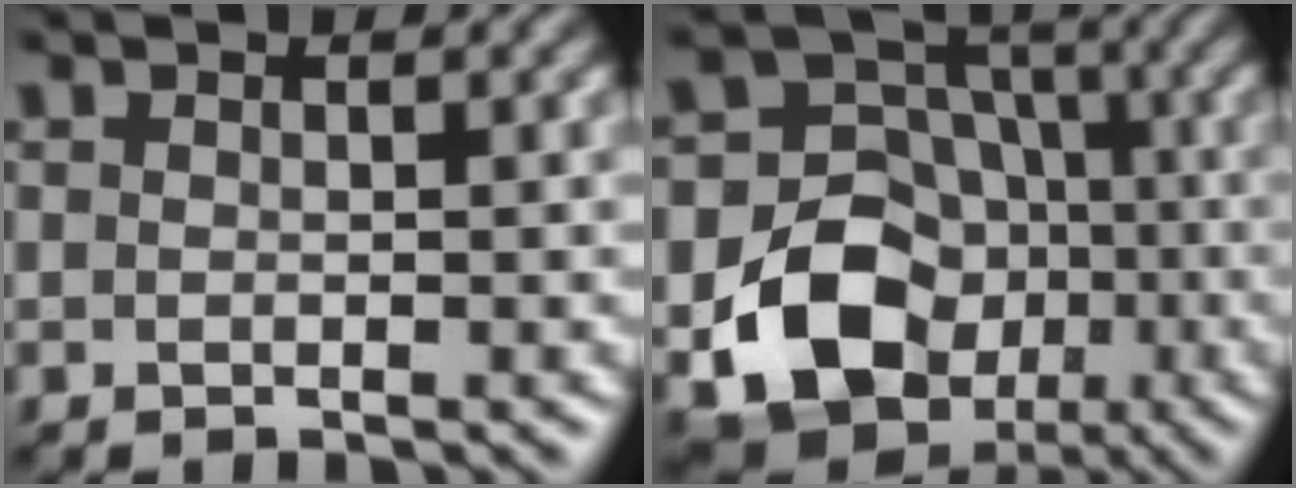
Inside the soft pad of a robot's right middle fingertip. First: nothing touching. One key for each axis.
{"total": 15.5, "fx": -5.3, "fy": 13.4, "fz": 5.8, "tx": -0.094, "ty": -0.046, "tz": -0.108}